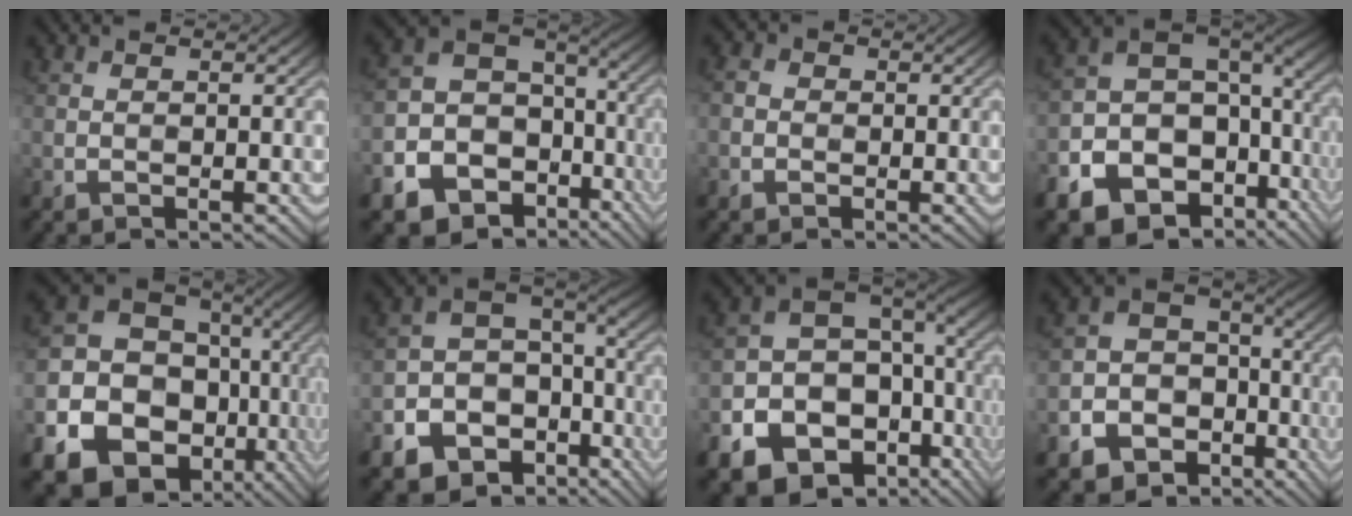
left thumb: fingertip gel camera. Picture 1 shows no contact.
{"total": 15.9, "force": [-7.4, 12.1, 7.2], "torque": [-0.189, -0.040, -0.101]}
{"total": 1.8, "force": [-0.6, 1.6, 0.5], "torque": [-0.007, 0.001, -0.019]}
{"total": 17.8, "force": [-7.6, 12.6, 10.0], "torque": [-0.243, -0.062, -0.085]}
{"total": 23.2, "force": [-9.0, 19.5, 8.8], "torque": [-0.208, -0.057, -0.142]}
{"total": 14.4, "force": [-7.5, 10.1, 7.0], "torque": [-0.174, -0.053, -0.112]}
{"total": 19.5, "force": [-7.9, 14.3, 10.5], "torque": [-0.245, -0.049, -0.077]}
{"total": 12.5, "force": [-6.4, 9.3, 5.2], "torque": [-0.126, -0.033, -0.100]}